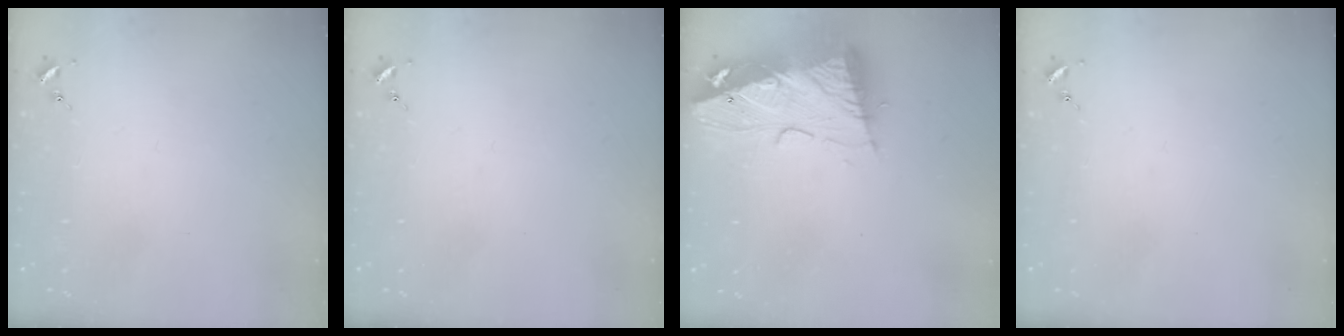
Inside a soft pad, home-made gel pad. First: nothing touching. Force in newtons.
{"total": 0.0}
{"total": 14.6, "press": 14.5, "slide": 1.7}
{"total": 0.0}